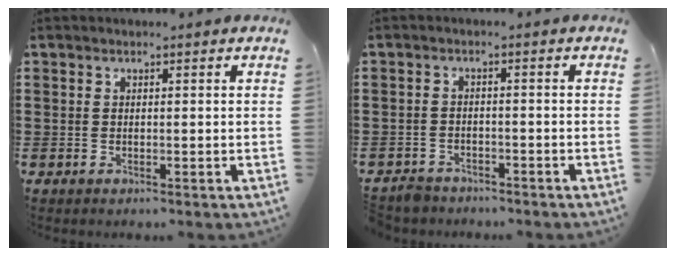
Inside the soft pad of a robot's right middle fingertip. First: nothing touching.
{"total": 2.4, "force": [-2.3, 0.5, -0.2], "torque": [-0.005, 0.001, -0.052]}